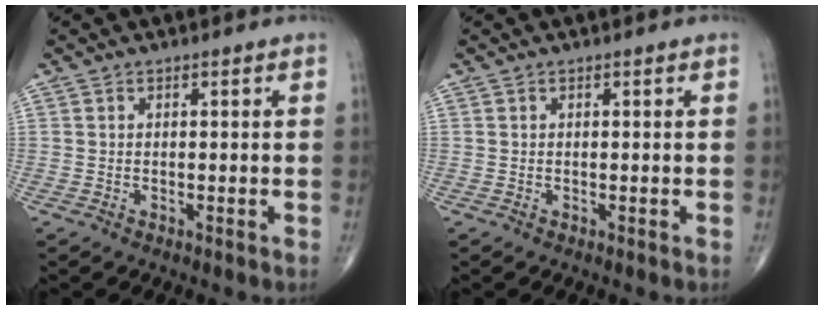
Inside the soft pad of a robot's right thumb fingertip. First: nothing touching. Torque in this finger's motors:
{"motor_torque": [0.00, 0.00, -0.01, 0.01, 0.00]}